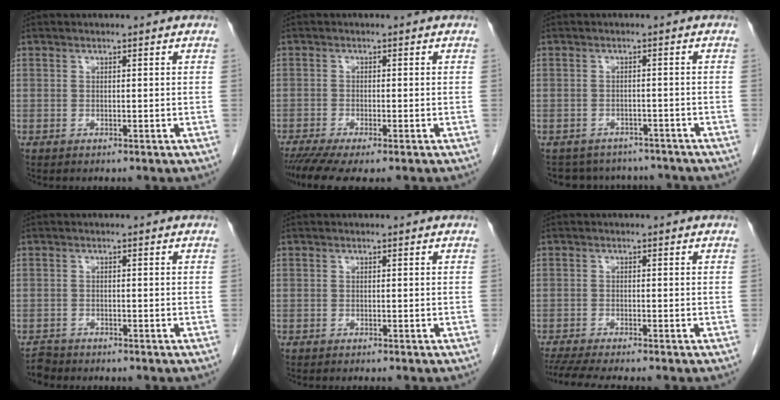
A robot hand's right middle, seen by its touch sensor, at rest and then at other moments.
{"total": 5.9, "force": [-4.4, 0.7, 3.9], "torque": [-0.064, -0.015, -0.073]}
{"total": 8.0, "force": [-7.1, 3.5, 0.9], "torque": [-0.012, 0.013, -0.081]}
{"total": 1.9, "force": [-1.8, 0.4, -0.3], "torque": [0.001, -0.007, -0.033]}
{"total": 0.7, "force": [-0.6, 0.0, 0.3], "torque": [-0.006, -0.001, -0.010]}
{"total": 6.8, "force": [-5.9, -0.4, 3.4], "torque": [-0.053, -0.018, -0.099]}